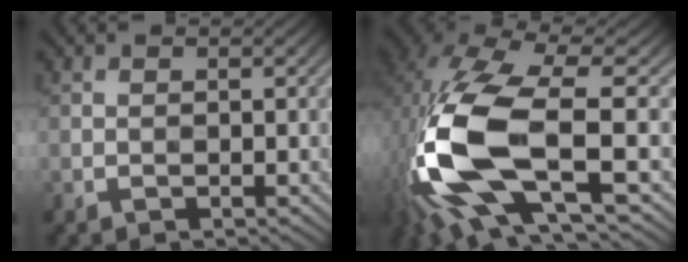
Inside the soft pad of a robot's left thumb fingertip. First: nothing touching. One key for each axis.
{"total": 17.2, "fx": -3.3, "fy": 7.9, "fz": 14.9, "tx": -0.363, "ty": -0.019, "tz": -0.055}